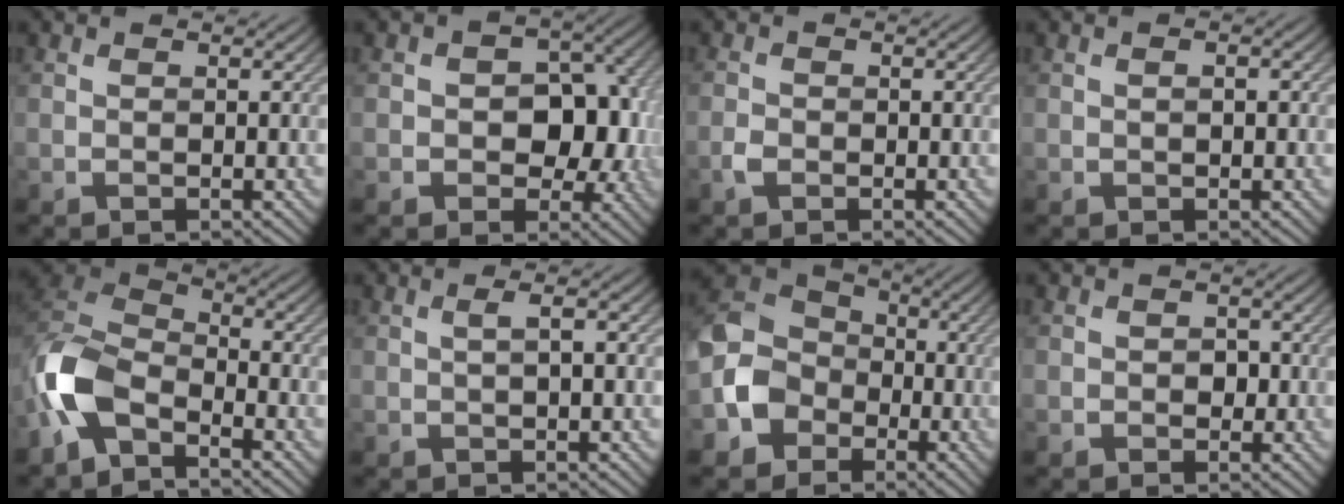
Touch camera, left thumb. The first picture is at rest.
{"total": 8.1, "force": [-0.8, 6.0, 5.5], "torque": [-0.067, -0.006, -0.018]}
{"total": 1.6, "force": [-0.9, 1.1, 0.8], "torque": [-0.020, 0.001, -0.021]}
{"total": 1.1, "force": [0.1, 0.5, 0.9], "torque": [-0.011, 0.000, 0.006]}
{"total": 9.7, "force": [-5.3, 4.8, 6.5], "torque": [-0.146, 0.003, -0.128]}
{"total": 1.6, "force": [0.4, 0.3, 1.6], "torque": [-0.020, -0.002, 0.007]}
{"total": 8.7, "force": [-3.1, 7.2, 3.7], "torque": [-0.101, -0.001, -0.079]}
{"total": 1.3, "force": [-0.2, 1.1, 0.6], "torque": [-0.011, -0.004, -0.005]}